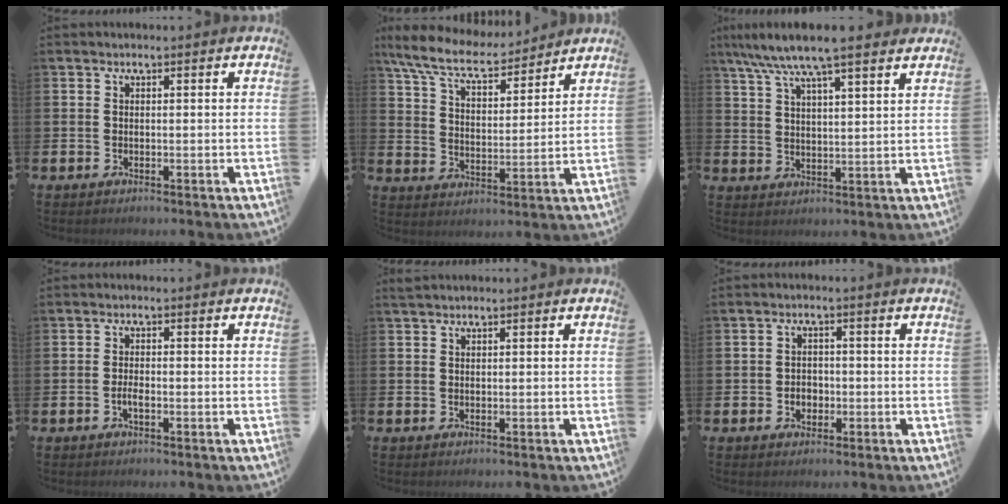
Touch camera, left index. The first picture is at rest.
{"total": 9.0, "force": [8.1, 2.0, 3.3], "torque": [-0.097, -0.043, 0.146]}
{"total": 8.7, "force": [7.6, 1.0, 4.0], "torque": [-0.094, -0.026, 0.136]}
{"total": 1.5, "force": [-0.6, 0.5, 1.3], "torque": [-0.019, -0.002, -0.013]}
{"total": 0.8, "force": [0.7, 0.1, 0.3], "torque": [-0.002, 0.001, 0.013]}
{"total": 2.2, "force": [-0.7, 1.9, 1.0], "torque": [-0.007, 0.000, -0.020]}